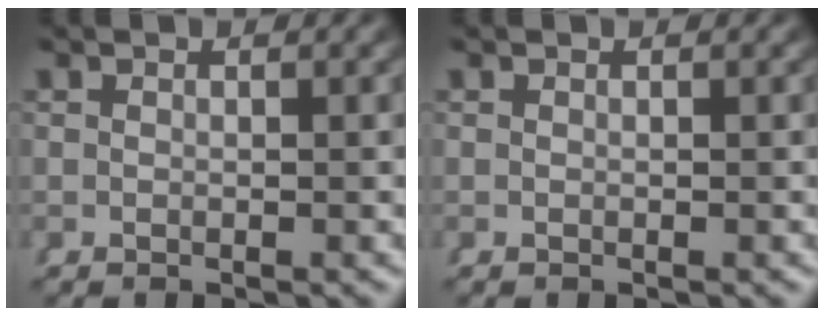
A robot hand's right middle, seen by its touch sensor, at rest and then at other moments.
{"total": 0.0}